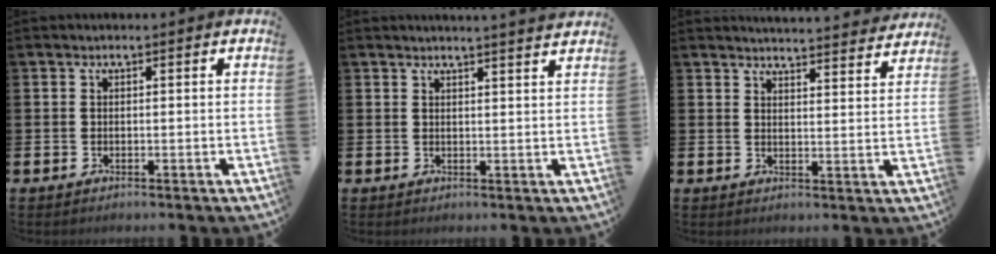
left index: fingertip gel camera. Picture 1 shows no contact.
{"total": 2.5, "force": [2.5, -0.5, 0.1], "torque": [0.007, -0.018, 0.043]}
{"total": 4.6, "force": [4.6, -0.2, 0.2], "torque": [-0.002, -0.037, 0.079]}